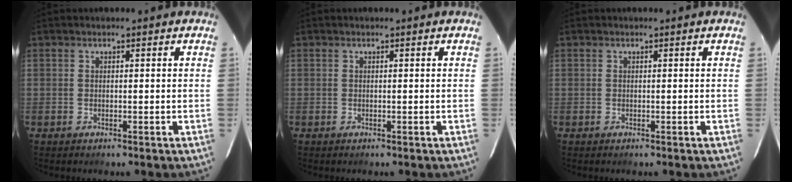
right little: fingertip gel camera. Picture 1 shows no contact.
{"total": 0.0}
{"total": 0.0}